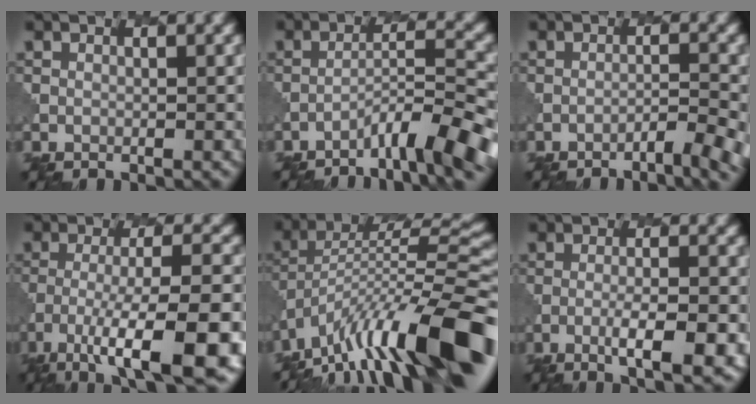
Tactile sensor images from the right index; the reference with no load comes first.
{"total": 7.1, "force": [-4.8, 1.1, 5.0], "torque": [-0.070, 0.006, -0.075]}
{"total": 3.9, "force": [-2.5, 0.8, 2.9], "torque": [-0.035, 0.005, -0.038]}
{"total": 12.5, "force": [-6.7, 3.4, 10.0], "torque": [-0.175, -0.012, -0.104]}
{"total": 15.0, "force": [-8.0, 3.8, 12.1], "torque": [-0.203, 0.032, -0.141]}
{"total": 5.4, "force": [-1.9, 1.2, 4.9], "torque": [-0.080, -0.001, -0.027]}